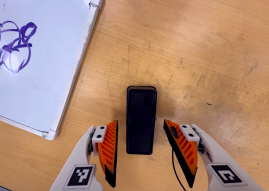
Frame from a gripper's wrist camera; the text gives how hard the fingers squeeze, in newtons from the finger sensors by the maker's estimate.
{"total": 0.0}